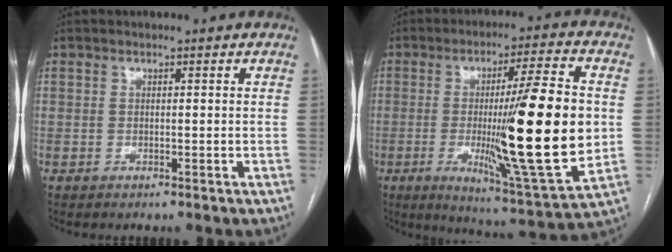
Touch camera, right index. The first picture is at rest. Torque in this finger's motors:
{"motor_torque": [1.96, -0.18, 1.05, 0.21]}